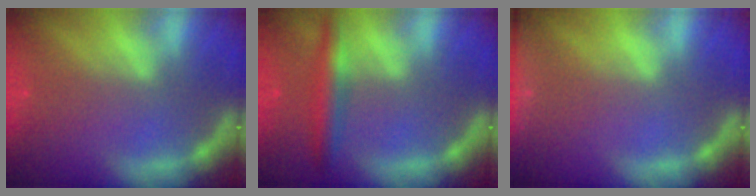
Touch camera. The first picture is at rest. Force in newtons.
{"total": 4.0}
{"total": 6.5}